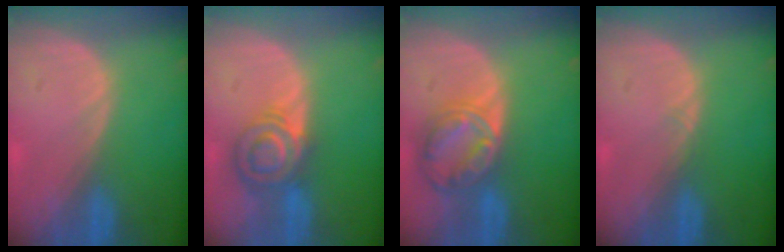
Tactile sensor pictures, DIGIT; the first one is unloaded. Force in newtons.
{"total": 6.5, "press": 6.3, "slide": 1.8}
{"total": 8.3, "press": 7.1, "slide": 4.4}
{"total": 0.5, "press": 0.5, "slide": 0.1}